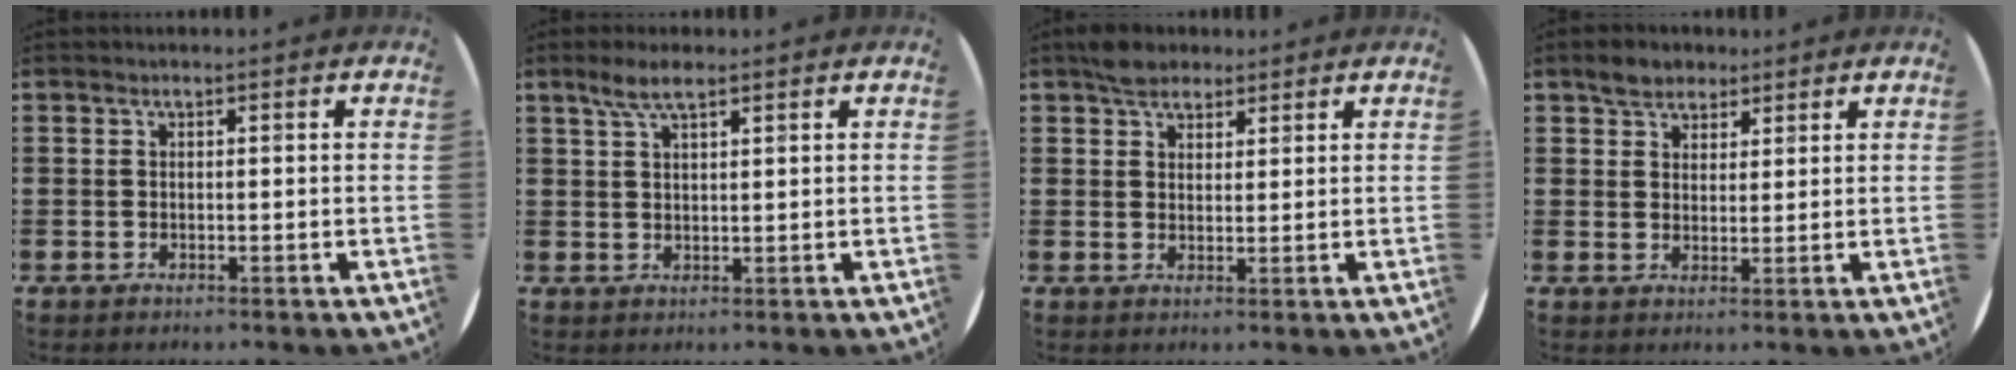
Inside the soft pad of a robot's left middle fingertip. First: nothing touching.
{"total": 3.7, "force": [2.6, 0.9, 2.5], "torque": [-0.053, 0.006, 0.046]}
{"total": 3.4, "force": [2.9, 1.7, 0.5], "torque": [-0.009, 0.004, 0.055]}
{"total": 3.3, "force": [2.7, 1.8, 0.2], "torque": [-0.004, 0.005, 0.052]}